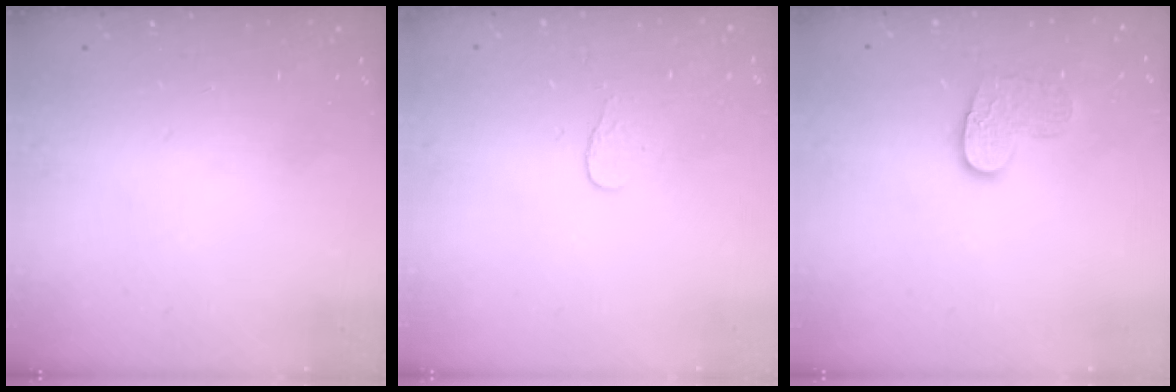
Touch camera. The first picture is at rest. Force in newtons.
{"total": 3.2, "press": 3.2, "slide": 0.3}
{"total": 9.5, "press": 9.5, "slide": 0.6}